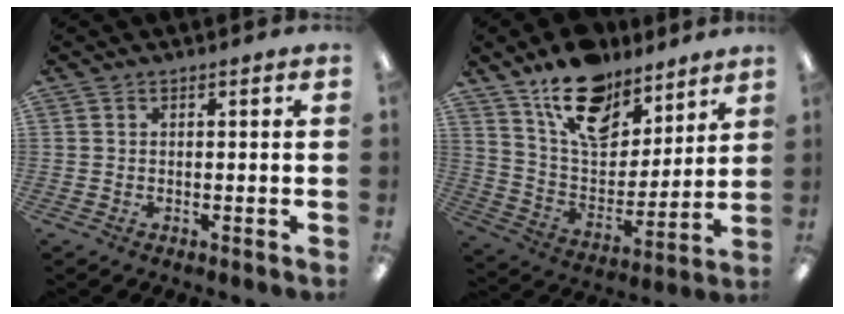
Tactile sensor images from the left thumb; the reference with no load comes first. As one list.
[{"total": 16.6, "force": [12.4, 8.4, 7.2], "torque": [-0.124, -0.077, 0.225]}]